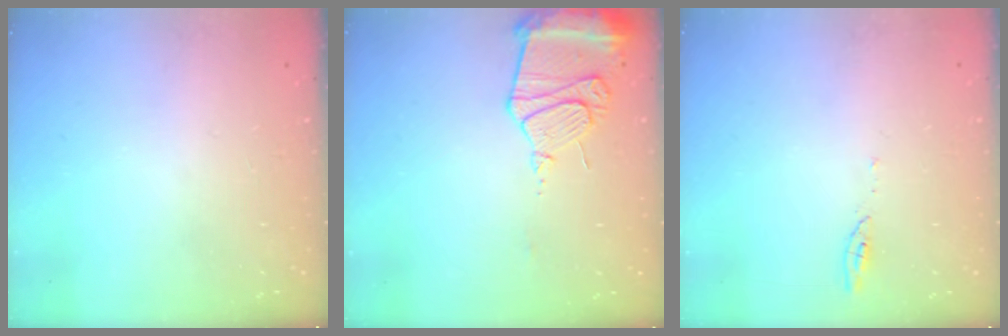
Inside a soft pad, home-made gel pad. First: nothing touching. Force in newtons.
{"total": 13.3, "press": 13.2, "slide": 1.4}
{"total": 2.9, "press": 2.9, "slide": 0.4}